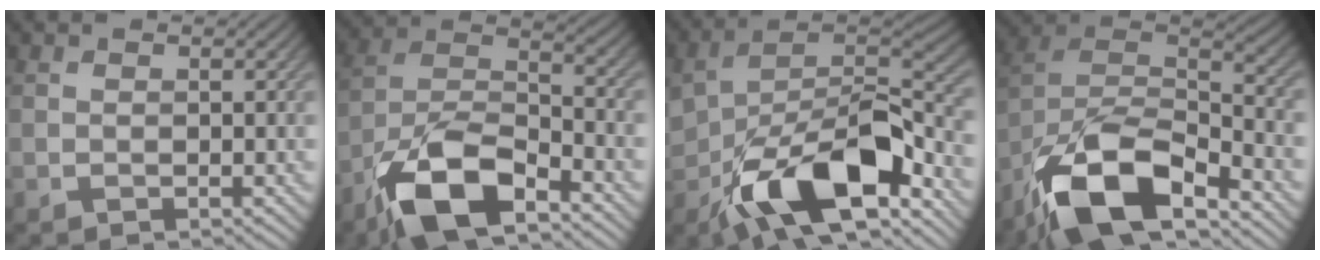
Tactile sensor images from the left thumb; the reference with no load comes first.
{"total": 13.1, "force": [-8.4, 5.1, 8.7], "torque": [-0.170, -0.005, -0.176]}
{"total": 15.1, "force": [-6.8, 8.2, 10.7], "torque": [-0.187, -0.041, -0.118]}
{"total": 15.9, "force": [-10.5, 6.1, 10.3], "torque": [-0.222, -0.018, -0.198]}